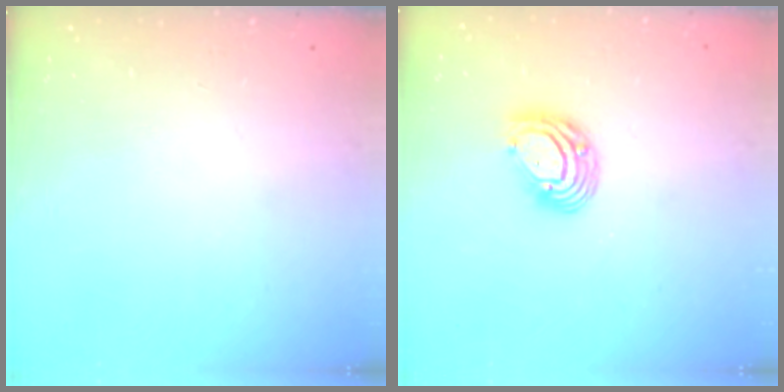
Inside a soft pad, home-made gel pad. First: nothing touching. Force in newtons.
{"total": 9.6, "press": 9.4, "slide": 1.9}